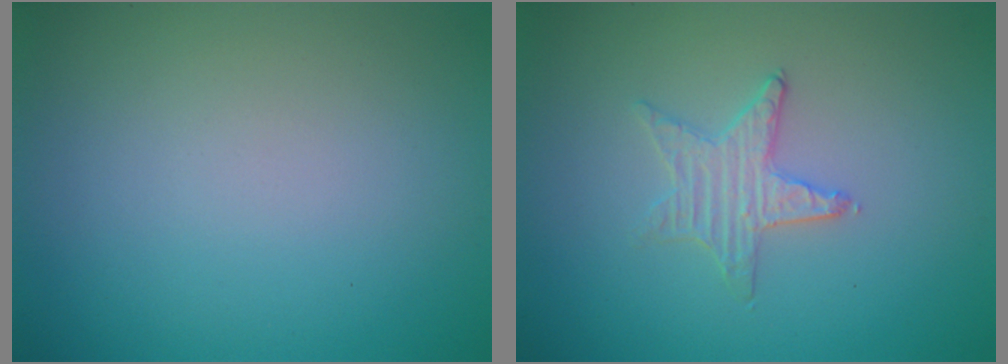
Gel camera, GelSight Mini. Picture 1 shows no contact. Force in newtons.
{"total": 1.2, "press": 1.2, "slide": 0.1}